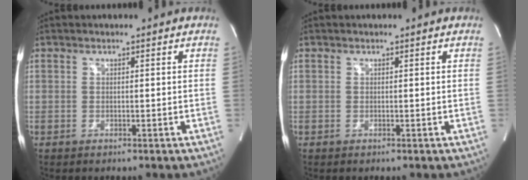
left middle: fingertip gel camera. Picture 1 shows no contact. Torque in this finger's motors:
{"motor_torque": [-0.08, 0.06, 0.11, -0.01]}